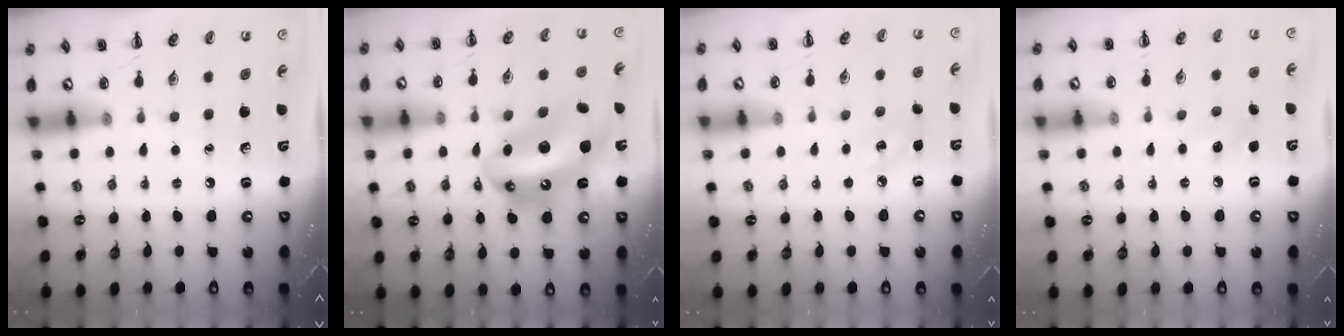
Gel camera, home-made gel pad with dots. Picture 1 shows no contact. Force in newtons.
{"total": 15.4, "press": 14.7, "slide": 4.6}
{"total": 5.0, "press": 4.8, "slide": 1.5}
{"total": 5.8, "press": 5.6, "slide": 1.6}